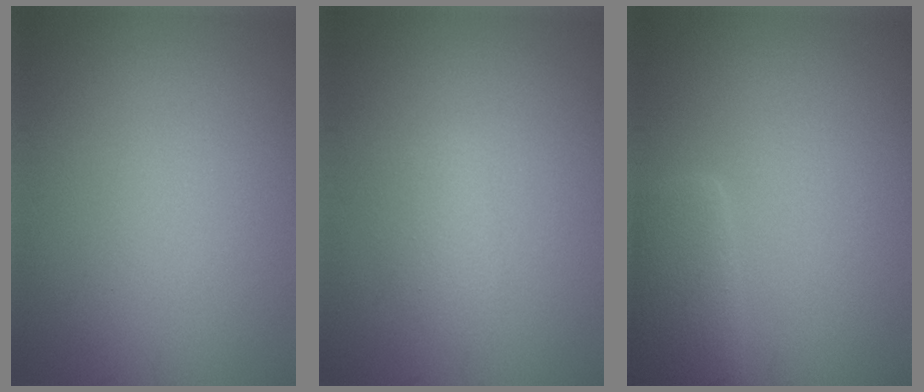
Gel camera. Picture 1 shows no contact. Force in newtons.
{"total": 1.6, "press": 1.6, "slide": 0.1}
{"total": 3.2, "press": 3.2, "slide": 0.3}